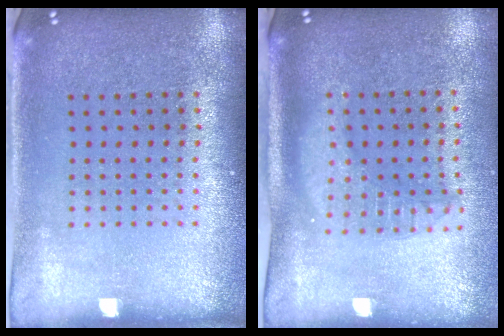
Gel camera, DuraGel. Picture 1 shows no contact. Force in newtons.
{"total": 1.8, "press": 1.5, "slide": 1.0}